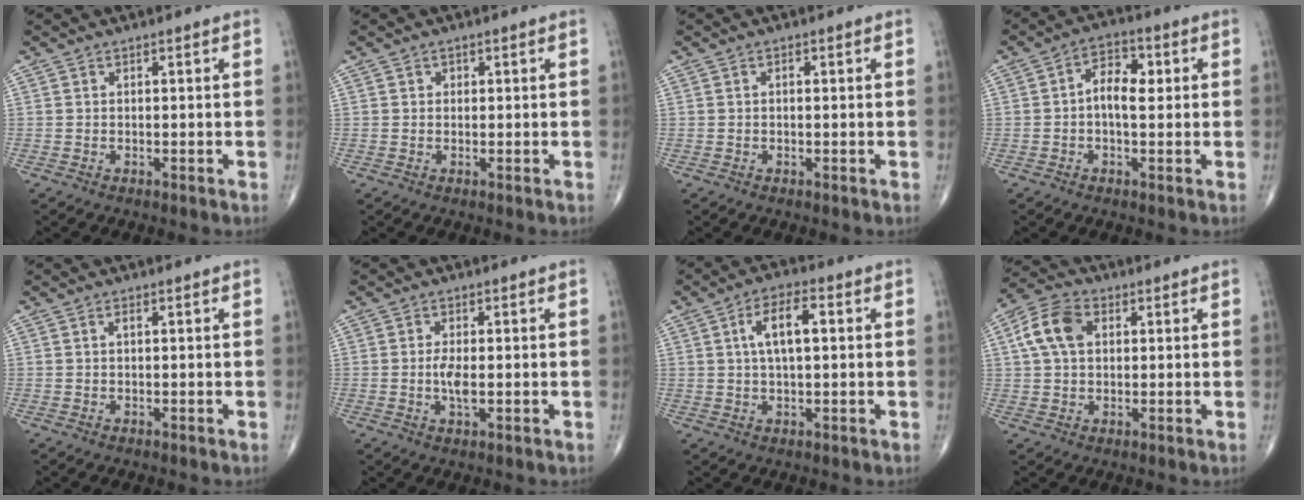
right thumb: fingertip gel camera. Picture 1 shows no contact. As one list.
[{"total": 0.7, "force": [0.2, 0.7, 0.2], "torque": [0.004, 0.001, 0.001]}, {"total": 0.7, "force": [0.1, 0.3, 0.6], "torque": [-0.013, 0.005, 0.002]}, {"total": 6.3, "force": [0.4, 3.5, 5.2], "torque": [-0.076, 0.020, -0.002]}, {"total": 0.8, "force": [0.2, 0.3, 0.7], "torque": [-0.011, 0.001, 0.002]}, {"total": 3.4, "force": [-0.4, 1.2, 3.1], "torque": [-0.064, -0.005, -0.010]}, {"total": 7.8, "force": [1.6, 3.2, 6.9], "torque": [-0.119, 0.012, 0.024]}, {"total": 8.6, "force": [2.1, 5.8, 6.1], "torque": [-0.117, 0.016, 0.034]}]